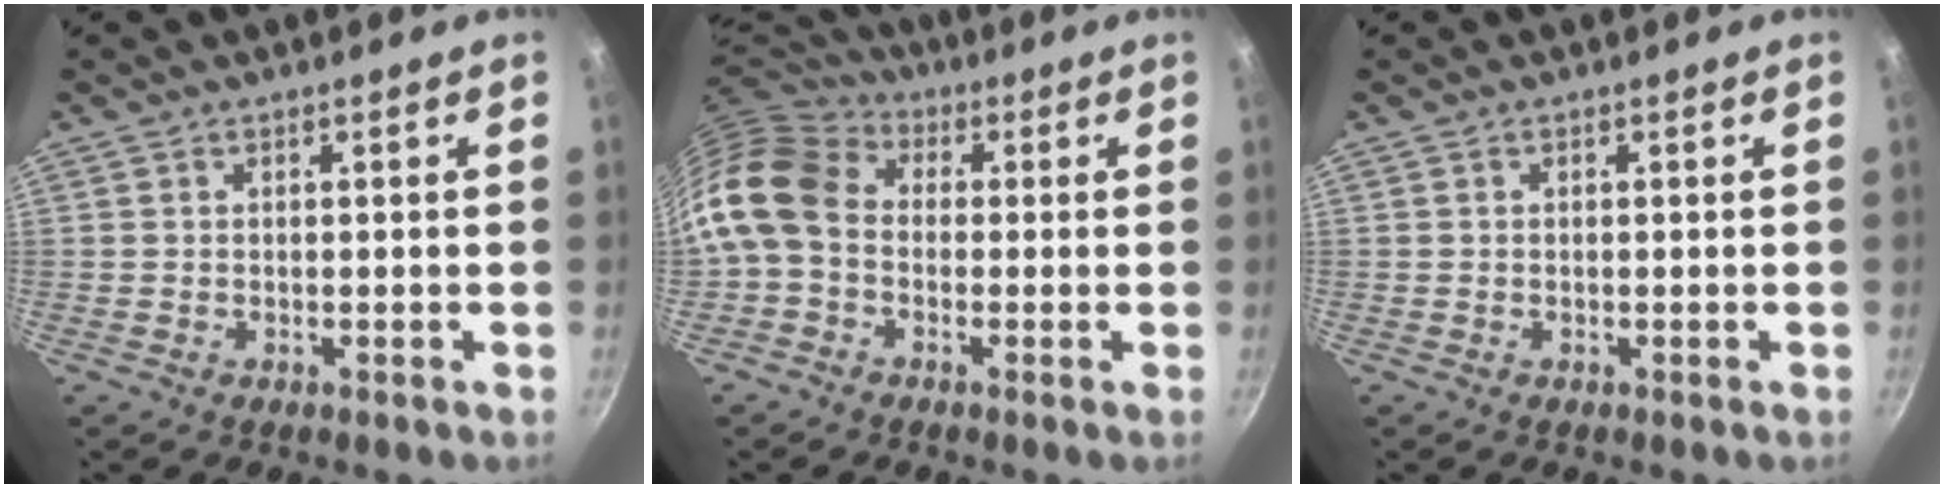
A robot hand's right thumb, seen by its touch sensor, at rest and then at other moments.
{"total": 14.7, "force": [-0.9, 11.4, 9.3], "torque": [-0.189, 0.040, -0.038]}
{"total": 0.0}